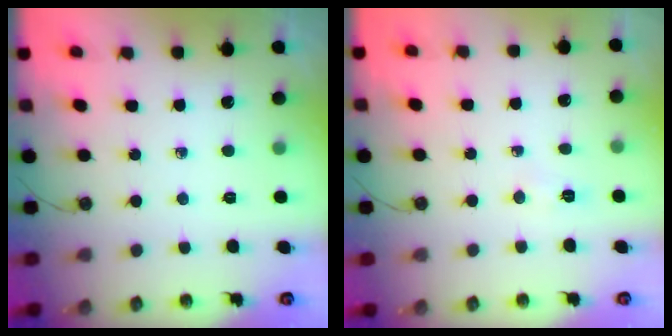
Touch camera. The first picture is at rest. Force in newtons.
{"total": 4.8, "press": 3.0, "slide": 3.7}